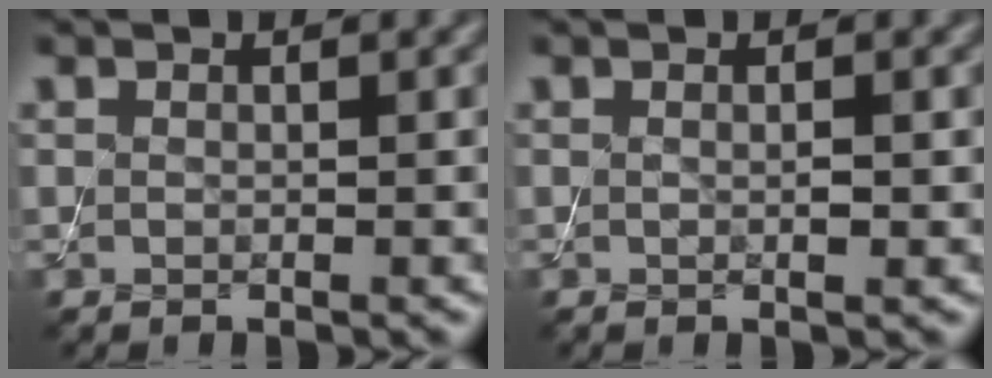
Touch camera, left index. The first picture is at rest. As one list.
[{"total": 0.9, "force": [0.0, 0.1, 0.9], "torque": [-0.014, -0.002, -0.002]}]